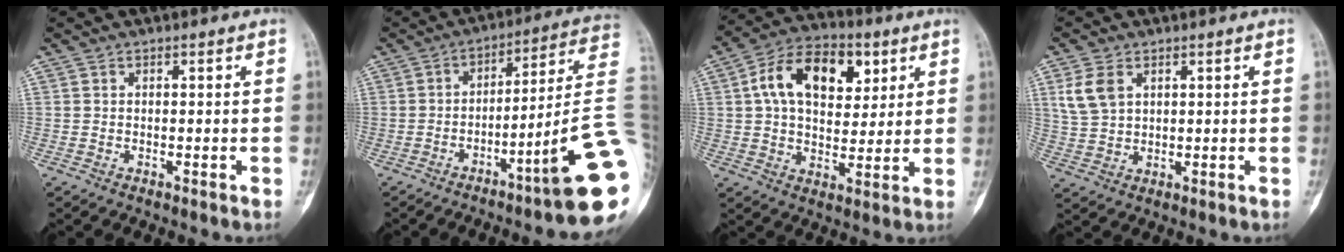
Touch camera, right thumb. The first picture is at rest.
{"total": 18.2, "force": [-5.8, 0.9, 17.2], "torque": [-0.182, 0.035, -0.086]}
{"total": 16.3, "force": [5.3, 10.3, 11.5], "torque": [-0.158, 0.002, 0.086]}
{"total": 5.9, "force": [2.5, 3.9, 3.8], "torque": [-0.074, -0.003, 0.057]}